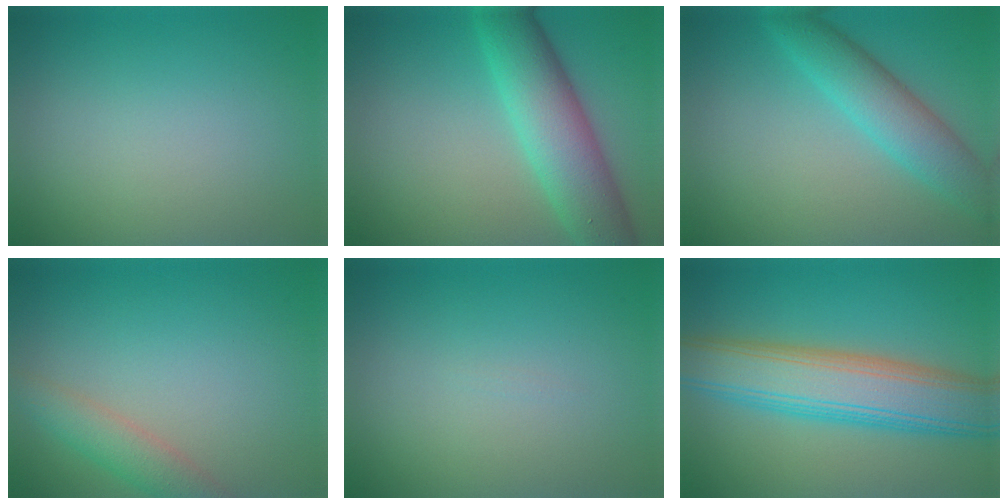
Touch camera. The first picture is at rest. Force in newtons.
{"total": 7.4, "press": 7.4, "slide": 0.7}
{"total": 4.8, "press": 4.7, "slide": 0.3}
{"total": 2.9, "press": 2.9, "slide": 0.1}
{"total": 0.0}
{"total": 9.1, "press": 9.1, "slide": 0.5}